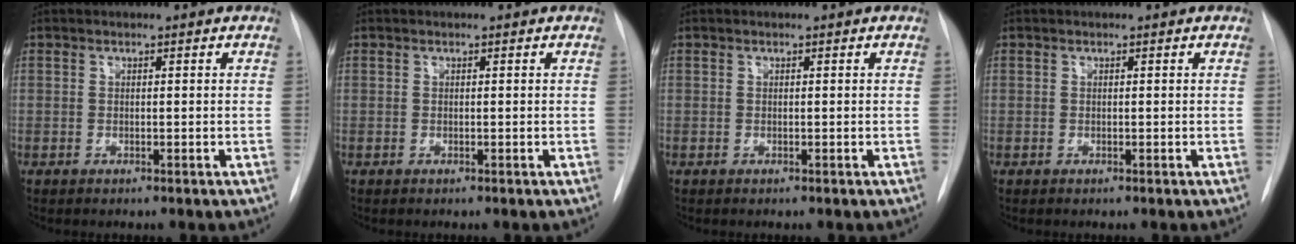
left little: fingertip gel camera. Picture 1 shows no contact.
{"total": 0.0}
{"total": 0.0}
{"total": 0.0}